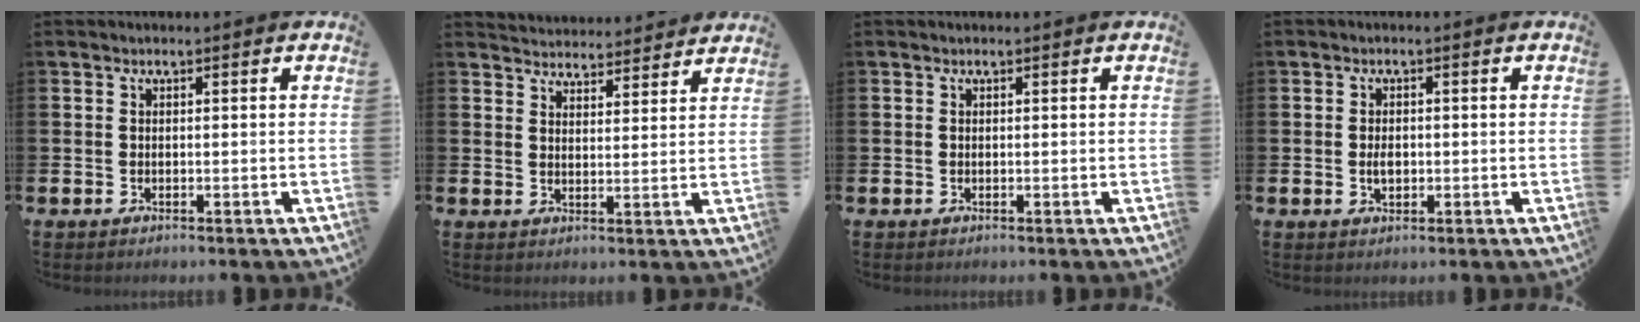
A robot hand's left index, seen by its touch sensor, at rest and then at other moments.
{"total": 4.2, "force": [4.2, 0.4, -0.4], "torque": [-0.002, -0.029, 0.075]}
{"total": 0.0}
{"total": 2.0, "force": [-0.1, 1.3, 1.6], "torque": [-0.020, 0.001, -0.004]}